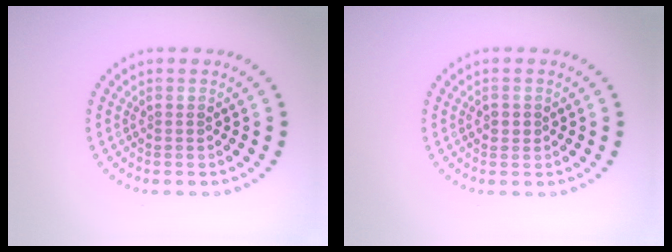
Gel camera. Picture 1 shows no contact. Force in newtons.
{"total": 1.0, "press": 1.0, "slide": 0.3}